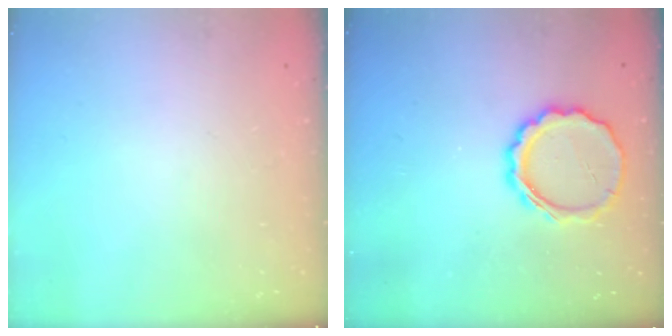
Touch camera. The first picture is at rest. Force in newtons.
{"total": 11.1, "press": 10.8, "slide": 2.4}